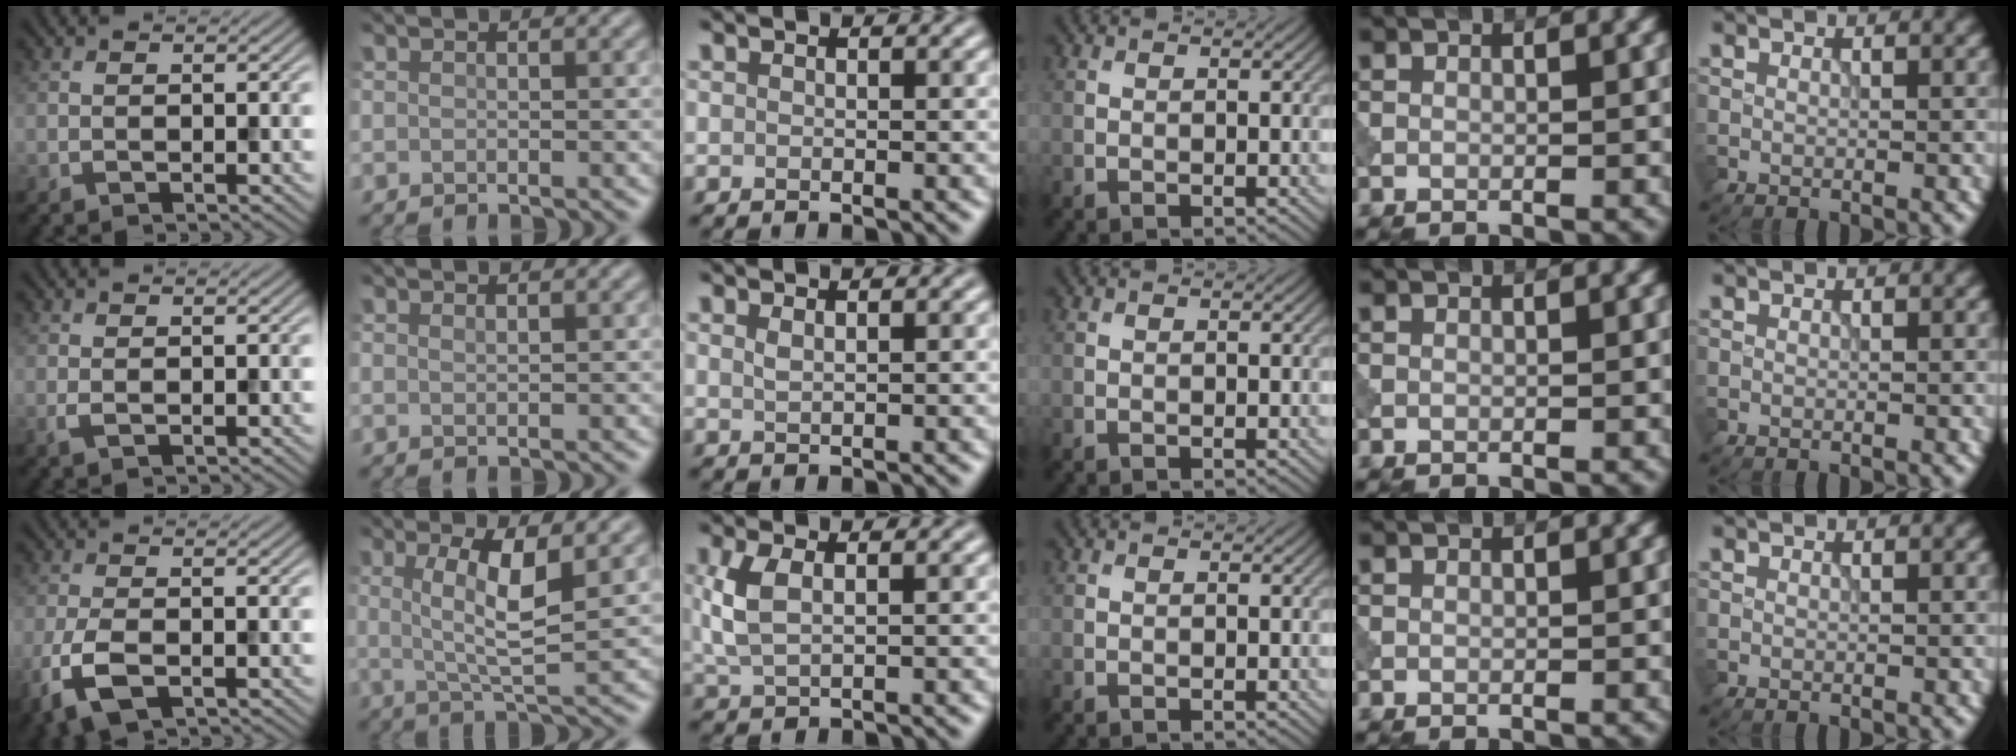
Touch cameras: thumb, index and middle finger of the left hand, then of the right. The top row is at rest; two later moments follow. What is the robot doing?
{"motion": "dispense", "object": "pipette"}